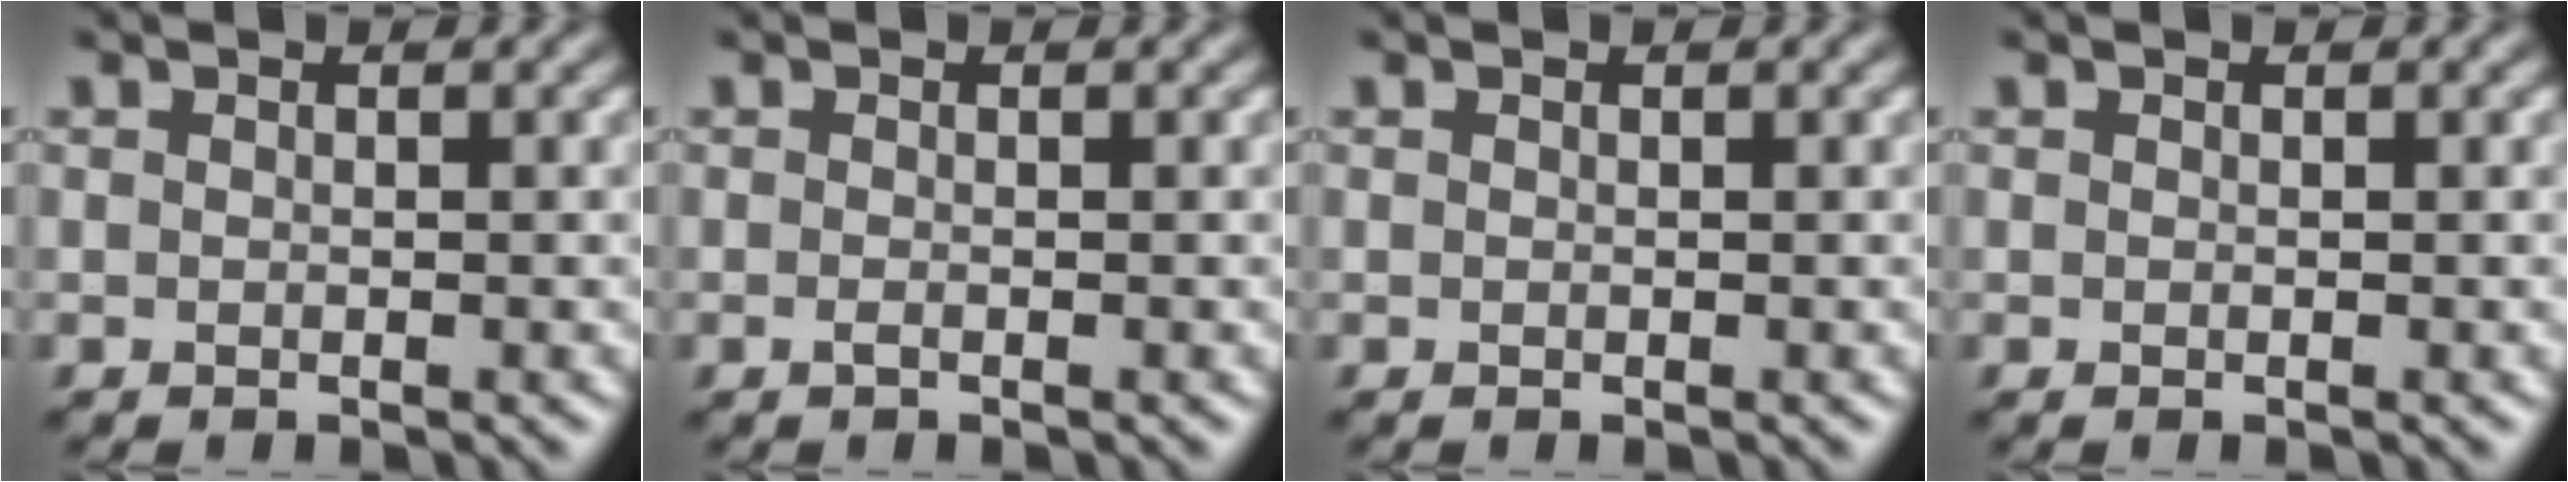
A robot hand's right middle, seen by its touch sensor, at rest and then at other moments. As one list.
[{"total": 0.6, "force": [-0.3, 0.1, 0.5], "torque": [-0.012, -0.003, -0.006]}, {"total": 0.0}, {"total": 0.0}]